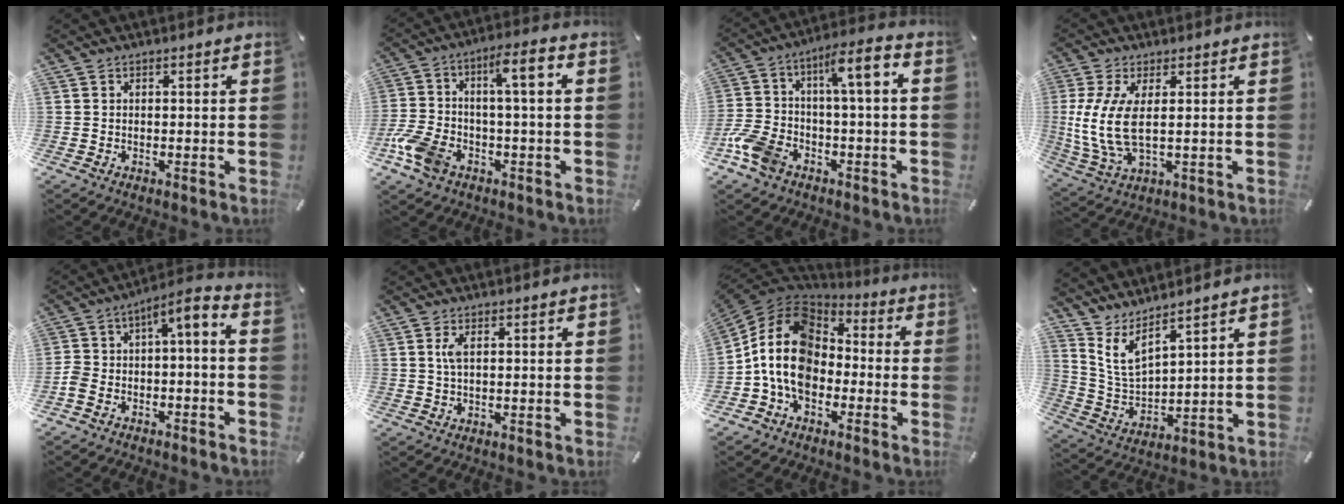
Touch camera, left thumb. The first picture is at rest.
{"total": 11.1, "force": [-2.1, 5.2, 9.6], "torque": [-0.193, 0.008, -0.040]}
{"total": 11.6, "force": [-2.3, 5.5, 10.0], "torque": [-0.196, 0.014, -0.046]}
{"total": 10.6, "force": [1.3, 4.0, 9.7], "torque": [-0.227, -0.024, 0.023]}
{"total": 6.5, "force": [-3.8, 3.0, 4.3], "torque": [-0.075, 0.014, -0.073]}
{"total": 2.5, "force": [0.5, 0.6, 2.4], "torque": [-0.049, 0.002, 0.007]}
{"total": 14.0, "force": [-3.2, 10.6, 8.6], "torque": [-0.204, 0.019, -0.067]}
{"total": 8.1, "force": [6.3, 3.0, 4.3], "torque": [-0.113, -0.032, 0.115]}